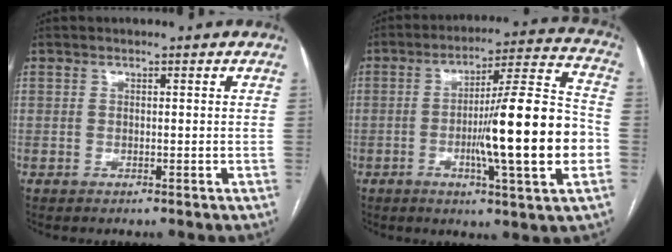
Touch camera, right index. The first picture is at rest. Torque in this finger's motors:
{"motor_torque": [2.14, 0.00, 1.05, 0.21]}